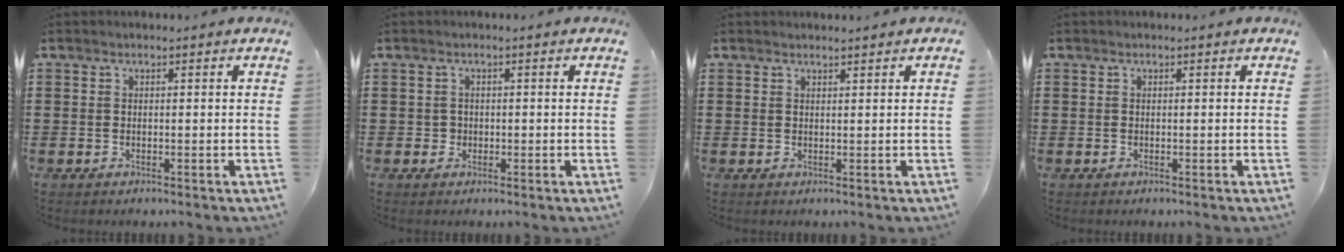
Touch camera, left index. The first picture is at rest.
{"total": 1.2, "force": [0.1, 1.1, 0.3], "torque": [-0.010, 0.005, 0.001]}
{"total": 0.9, "force": [0.9, 0.0, 0.1], "torque": [-0.004, -0.001, 0.018]}
{"total": 0.0}